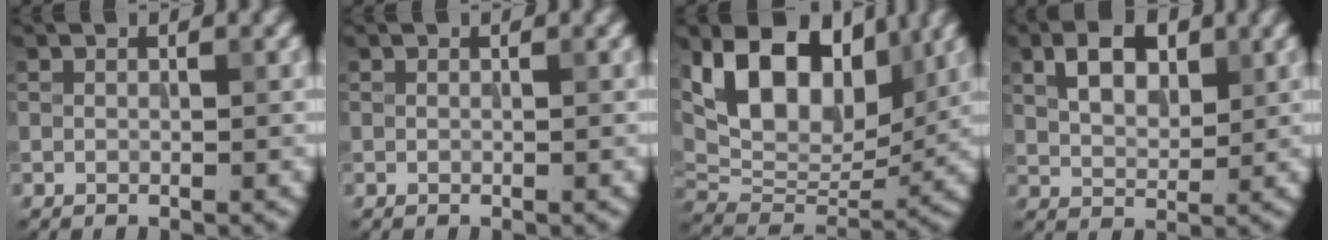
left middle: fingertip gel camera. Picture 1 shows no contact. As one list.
[{"total": 0.0}, {"total": 11.4, "force": [4.6, 6.9, 7.7], "torque": [-0.136, -0.002, 0.079]}, {"total": 4.3, "force": [1.7, 2.6, 3.0], "torque": [-0.056, 0.005, 0.030]}]